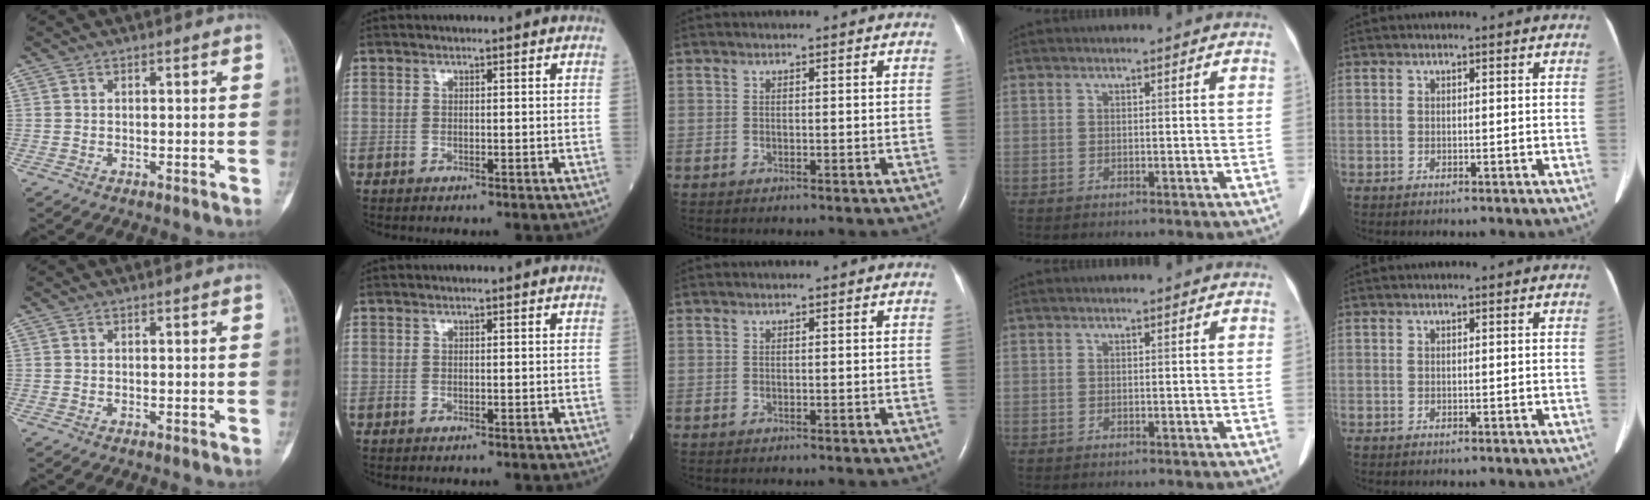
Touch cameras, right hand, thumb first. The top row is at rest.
{}